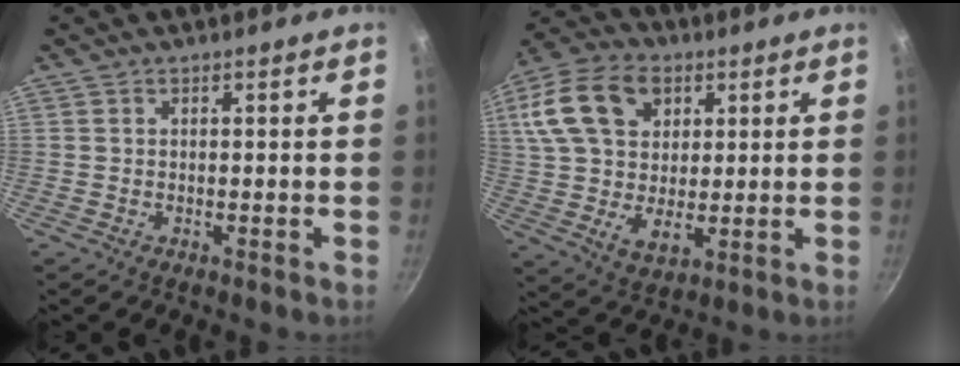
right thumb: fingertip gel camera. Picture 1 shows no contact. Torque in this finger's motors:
{"motor_torque": [-0.40, 0.99, 0.97, -0.24, 0.16]}